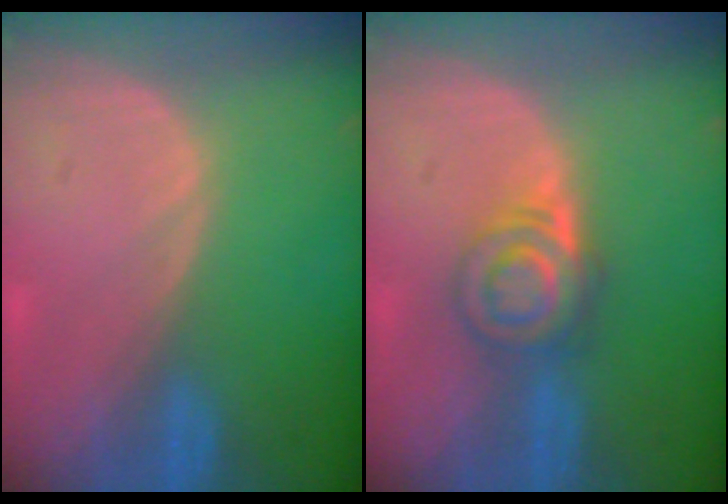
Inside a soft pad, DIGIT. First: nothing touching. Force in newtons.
{"total": 6.3, "press": 5.5, "slide": 3.1}